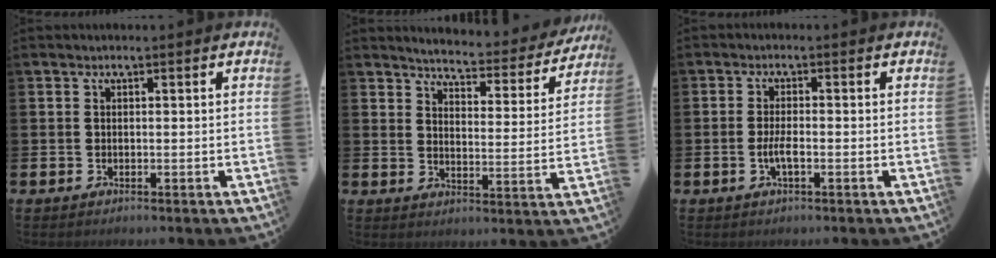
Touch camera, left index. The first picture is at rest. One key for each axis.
{"total": 4.3, "fx": 4.3, "fy": 0.5, "fz": 0.6, "tx": -0.033, "ty": -0.039, "tz": 0.067}
{"total": 2.5, "fx": -0.8, "fy": 0.7, "fz": 2.2, "tx": -0.047, "ty": 0.005, "tz": -0.013}